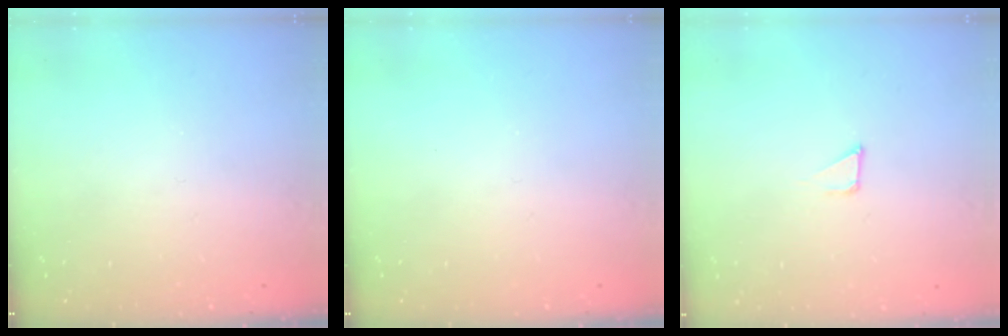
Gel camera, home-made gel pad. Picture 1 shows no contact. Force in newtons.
{"total": 0.0}
{"total": 1.6, "press": 1.6, "slide": 0.1}